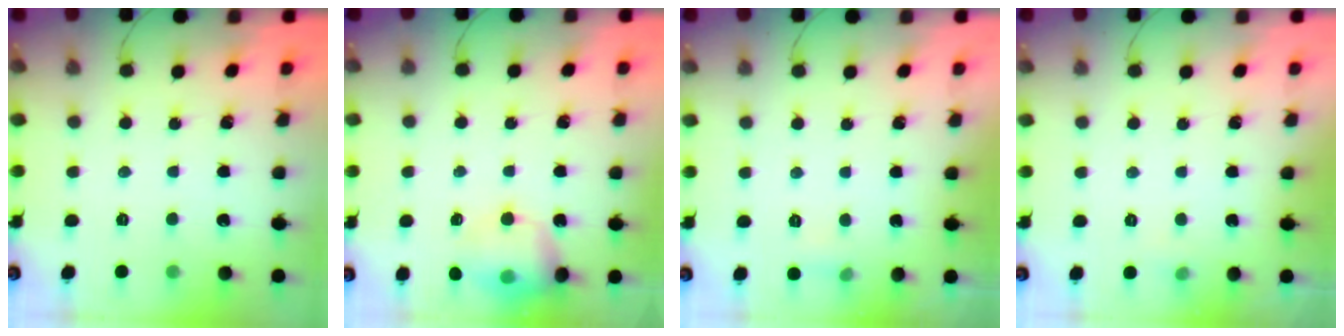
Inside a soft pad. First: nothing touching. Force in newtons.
{"total": 12.7, "press": 12.5, "slide": 2.0}
{"total": 4.1, "press": 3.9, "slide": 1.4}
{"total": 3.3, "press": 2.6, "slide": 2.1}